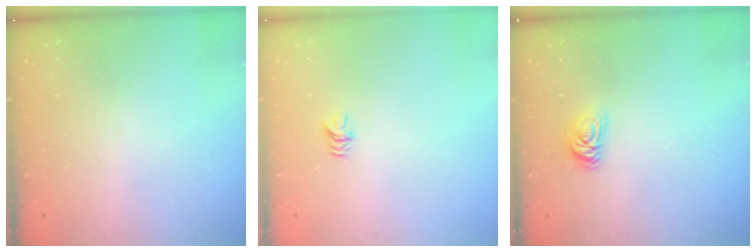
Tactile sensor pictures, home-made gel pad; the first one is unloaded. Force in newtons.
{"total": 4.1, "press": 4.0, "slide": 0.4}
{"total": 5.2, "press": 5.2, "slide": 0.7}